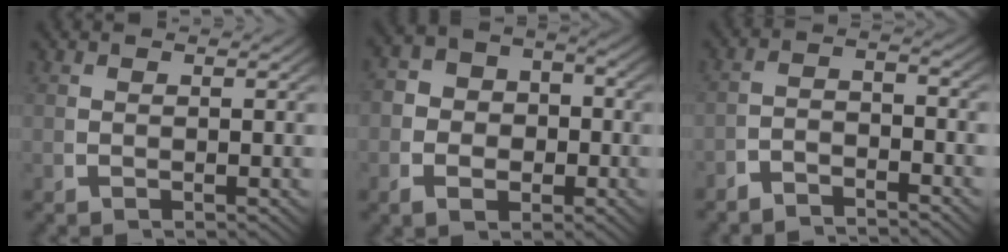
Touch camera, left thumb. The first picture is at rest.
{"total": 5.6, "force": [-0.7, 4.4, 3.3], "torque": [-0.057, -0.012, -0.010]}
{"total": 3.1, "force": [-2.7, 0.8, 1.1], "torque": [-0.014, -0.011, -0.050]}